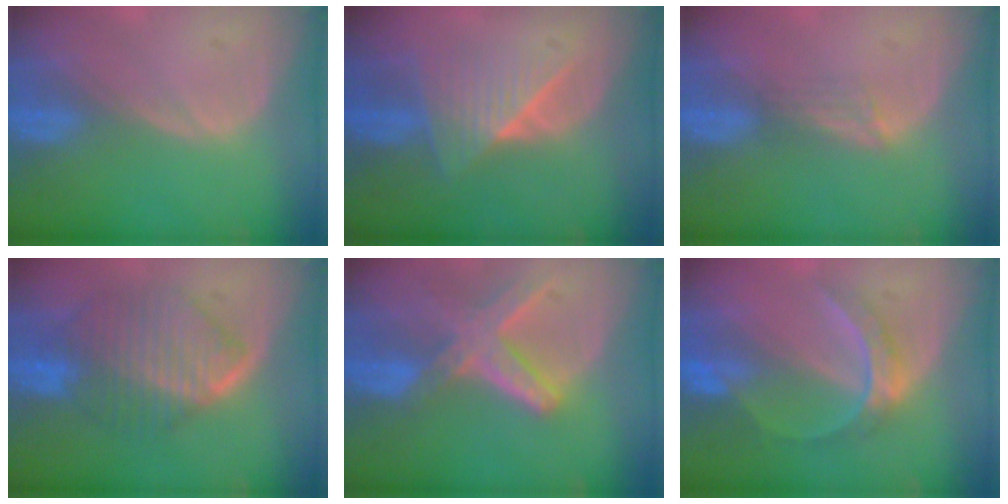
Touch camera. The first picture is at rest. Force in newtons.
{"total": 6.4, "press": 6.1, "slide": 1.9}
{"total": 2.0, "press": 1.6, "slide": 1.3}
{"total": 9.1, "press": 9.1, "slide": 0.5}
{"total": 8.2, "press": 7.1, "slide": 4.1}
{"total": 6.4, "press": 5.5, "slide": 3.2}